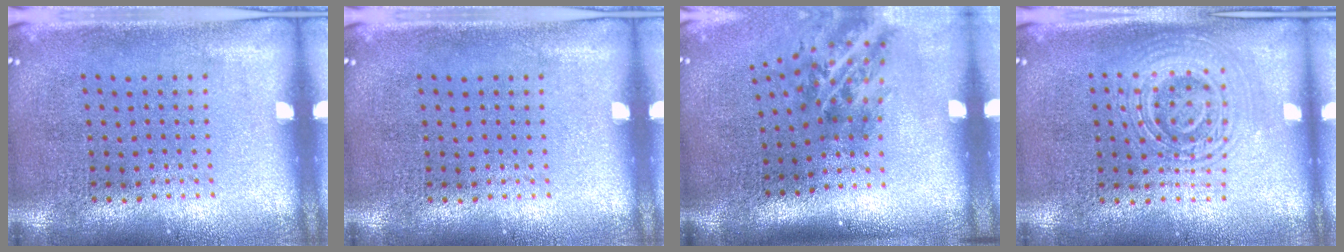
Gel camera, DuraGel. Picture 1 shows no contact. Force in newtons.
{"total": 0.0}
{"total": 2.0, "press": 1.3, "slide": 1.5}
{"total": 2.6, "press": 2.5, "slide": 0.5}